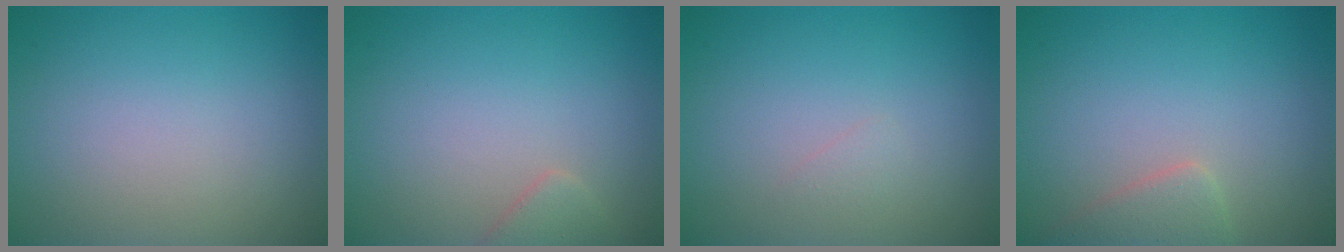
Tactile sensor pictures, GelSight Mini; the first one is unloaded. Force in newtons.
{"total": 1.4, "press": 1.4, "slide": 0.1}
{"total": 0.6, "press": 0.6, "slide": 0.0}
{"total": 2.0, "press": 2.0, "slide": 0.2}